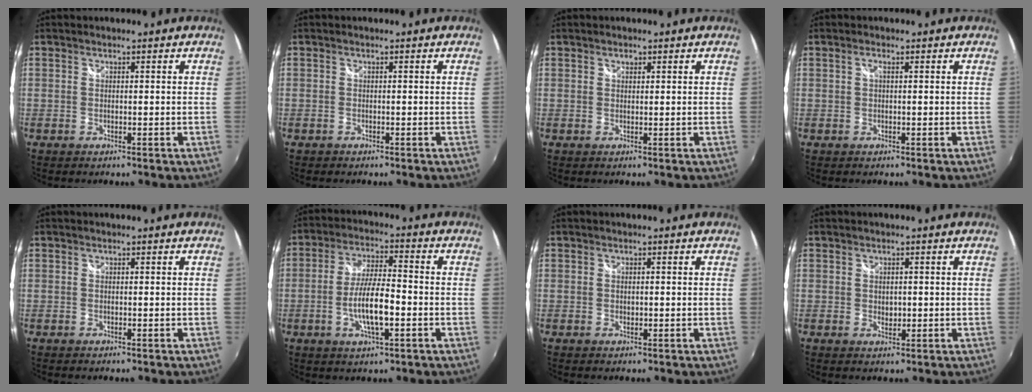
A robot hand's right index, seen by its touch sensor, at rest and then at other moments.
{"total": 0.7, "force": [-0.5, 0.5, 0.0], "torque": [-0.002, -0.002, -0.010]}
{"total": 0.8, "force": [0.5, 0.5, 0.2], "torque": [-0.002, 0.002, 0.007]}
{"total": 0.7, "force": [0.3, 0.1, 0.6], "torque": [-0.011, 0.002, 0.003]}
{"total": 0.0}
{"total": 9.3, "force": [-2.6, 2.4, 8.6], "torque": [-0.166, -0.003, -0.046]}
{"total": 0.7, "force": [0.0, 0.5, 0.4], "torque": [-0.006, -0.001, 0.001]}
{"total": 1.8, "force": [0.0, 1.4, 1.1], "torque": [-0.013, -0.001, 0.002]}